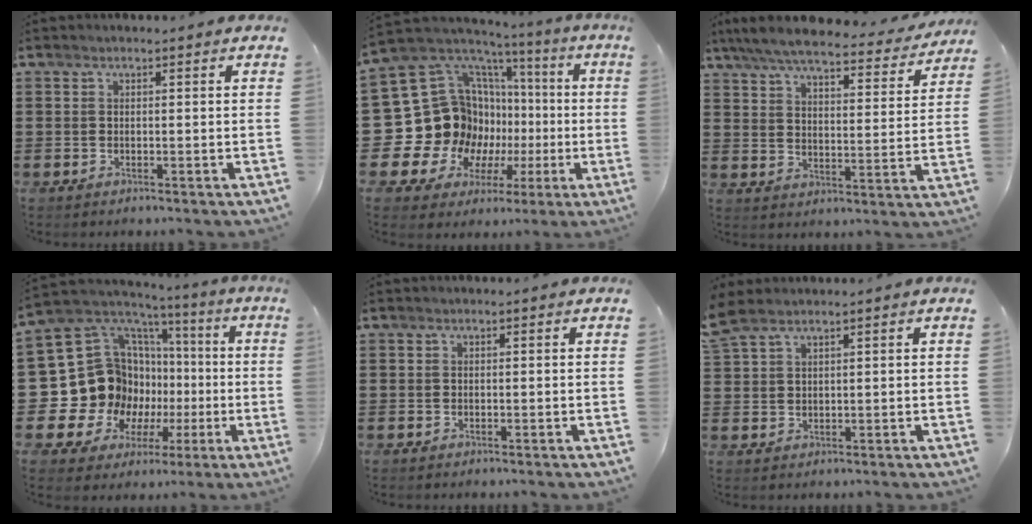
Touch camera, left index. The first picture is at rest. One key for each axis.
{"total": 19.7, "fx": -2.1, "fy": 17.7, "fz": 8.6, "tx": -0.215, "ty": -0.045, "tz": 0.020}
{"total": 7.1, "fx": 6.5, "fy": 0.6, "fz": 2.9, "tx": -0.084, "ty": -0.037, "tz": 0.112}
{"total": 18.1, "fx": -2.3, "fy": 16.4, "fz": 7.2, "tx": -0.185, "ty": -0.046, "tz": 0.008}
{"total": 0.0}
{"total": 2.6, "fx": 2.1, "fy": 0.8, "fz": 1.3, "tx": -0.032, "ty": 0.002, "tz": 0.038}